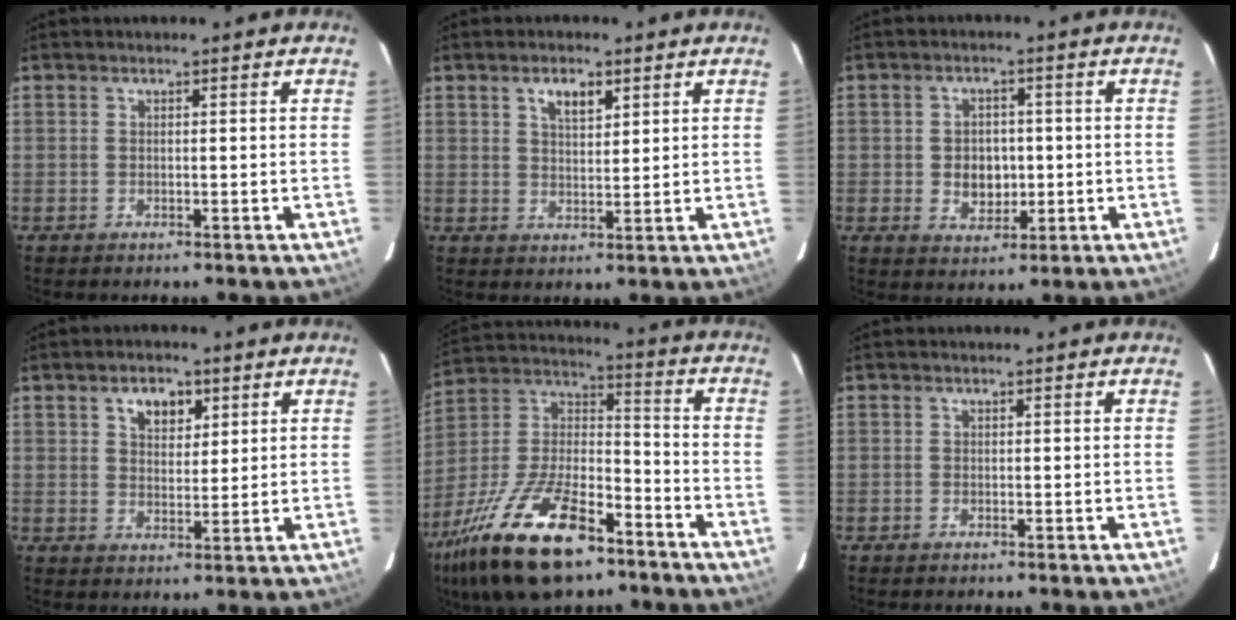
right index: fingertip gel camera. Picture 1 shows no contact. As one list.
[{"total": 4.2, "force": [2.3, 1.9, 3.0], "torque": [-0.051, 0.006, 0.042]}, {"total": 5.7, "force": [-0.5, 4.6, 3.3], "torque": [-0.063, 0.004, 0.000]}, {"total": 5.1, "force": [2.6, 3.1, 3.1], "torque": [-0.045, 0.006, 0.046]}, {"total": 24.6, "force": [-15.1, 10.2, 16.5], "torque": [-0.338, -0.015, -0.263]}, {"total": 0.0}]